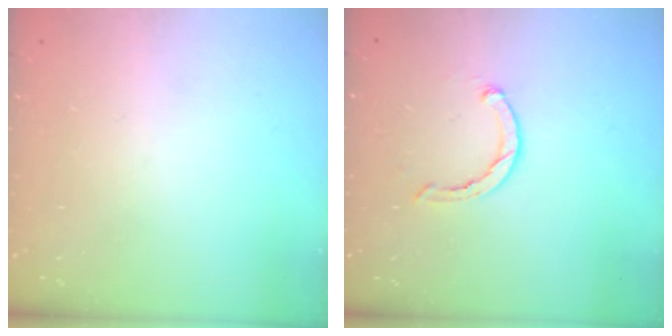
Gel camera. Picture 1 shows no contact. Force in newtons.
{"total": 1.5, "press": 1.5, "slide": 0.3}